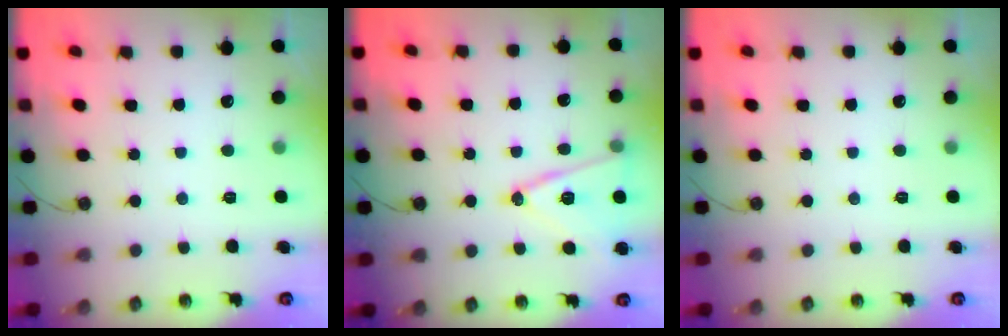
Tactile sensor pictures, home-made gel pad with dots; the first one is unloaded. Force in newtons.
{"total": 13.2, "press": 12.7, "slide": 3.5}
{"total": 0.0}